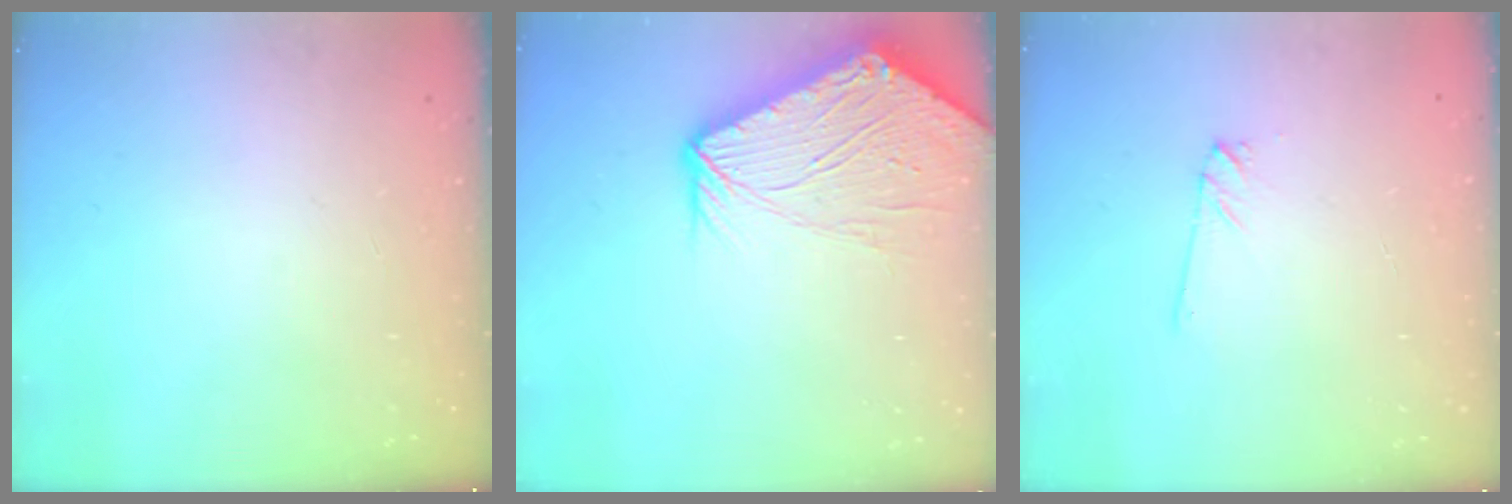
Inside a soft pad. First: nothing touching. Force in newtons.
{"total": 9.0, "press": 8.8, "slide": 1.6}
{"total": 1.7, "press": 1.7, "slide": 0.1}